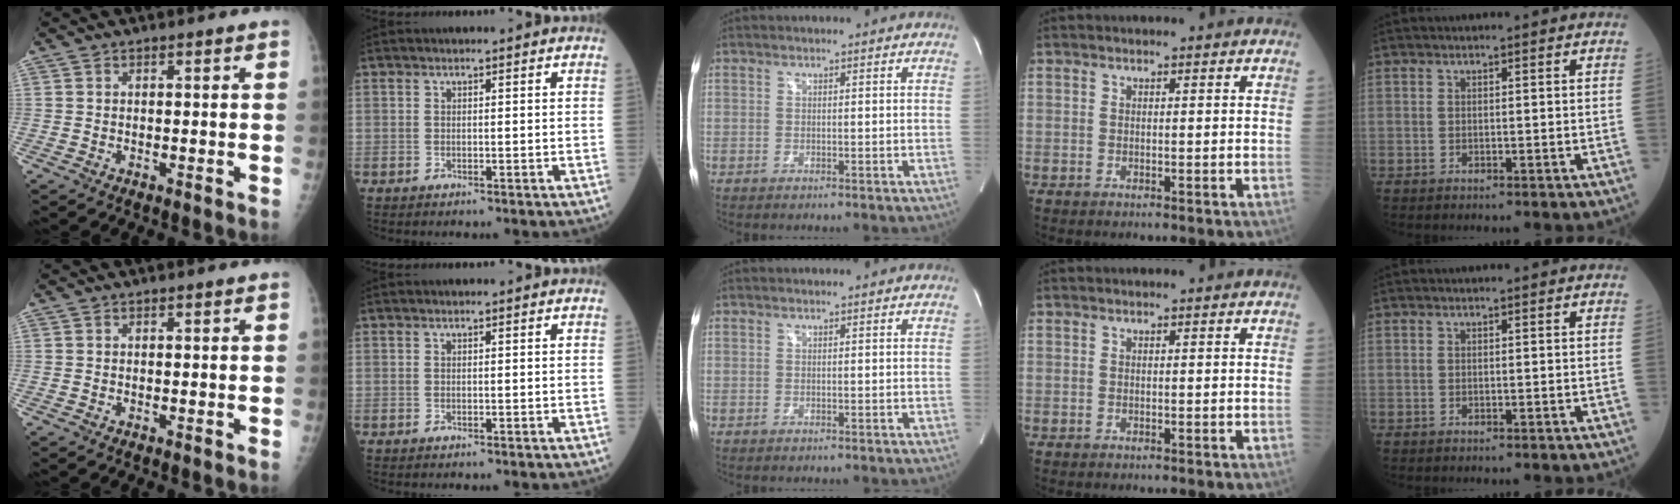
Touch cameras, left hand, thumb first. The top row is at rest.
{}